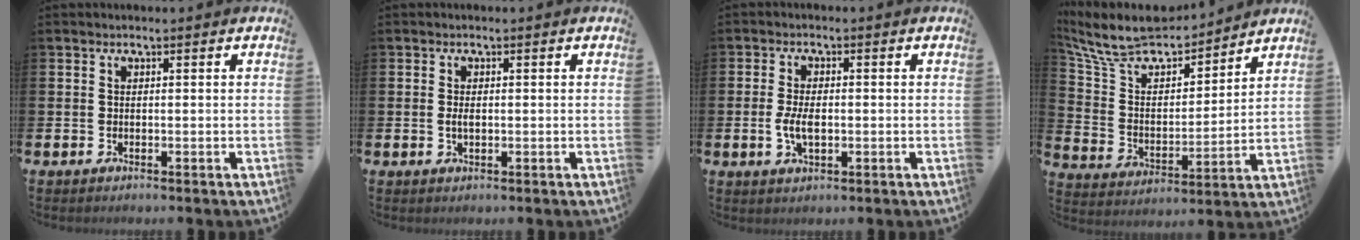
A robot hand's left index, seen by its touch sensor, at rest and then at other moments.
{"total": 1.3, "force": [0.0, 0.7, 1.1], "torque": [-0.016, 0.001, -0.003]}
{"total": 3.7, "force": [-0.4, 1.8, 3.2], "torque": [-0.045, -0.002, -0.011]}
{"total": 10.2, "force": [9.4, 2.9, 2.8], "torque": [-0.109, -0.064, 0.166]}